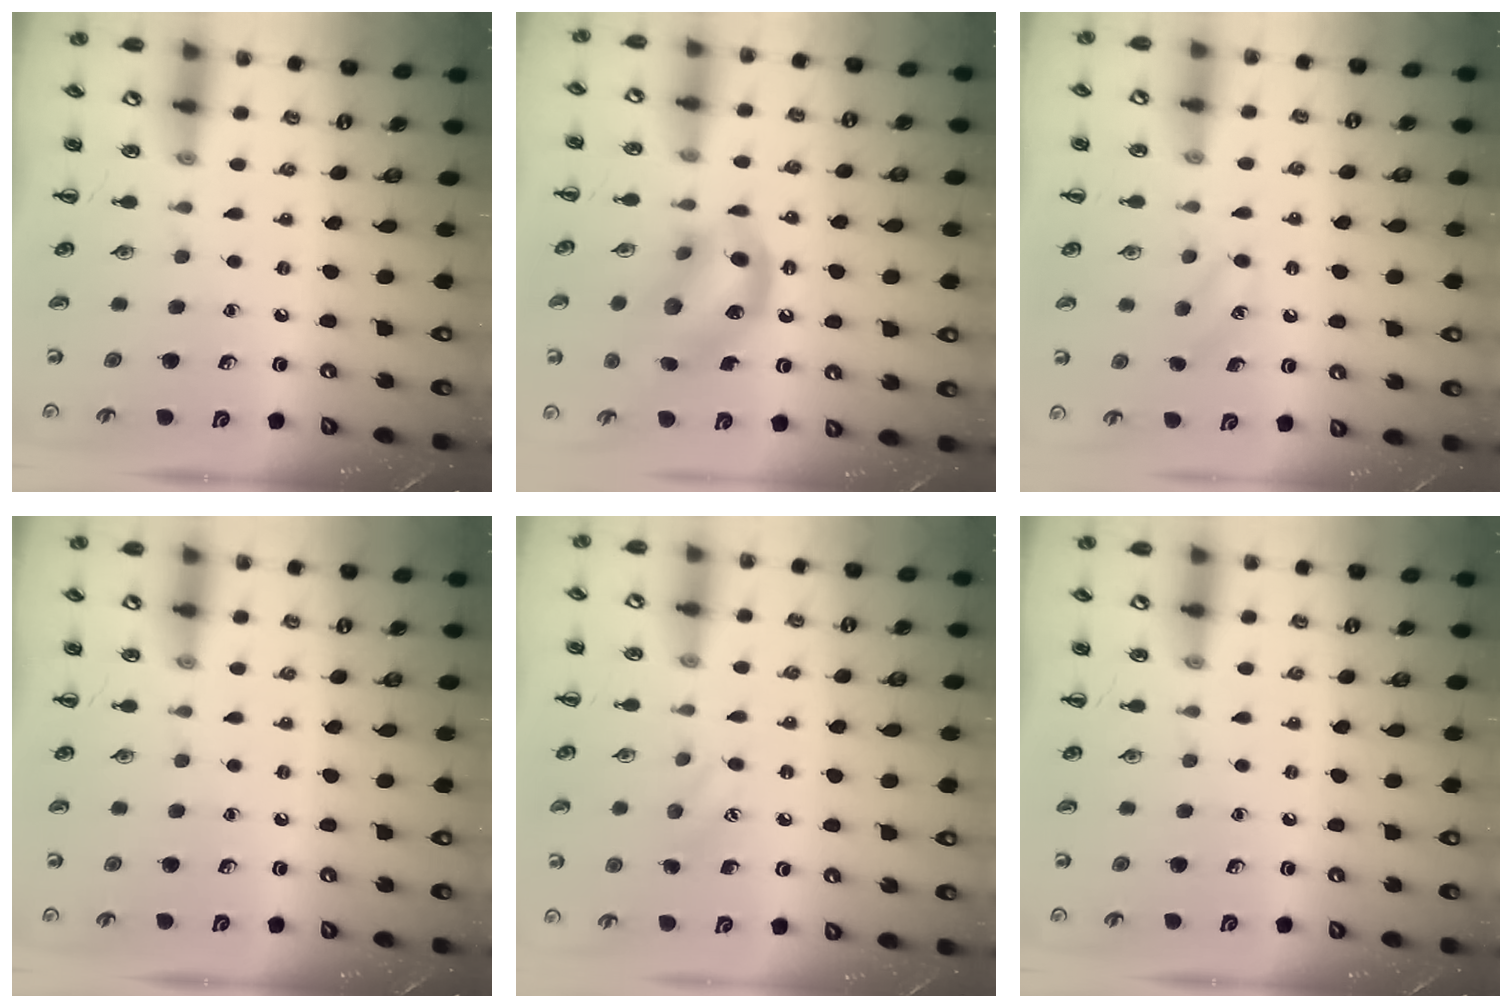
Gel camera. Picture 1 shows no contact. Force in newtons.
{"total": 13.9, "press": 13.7, "slide": 2.5}
{"total": 6.6, "press": 6.5, "slide": 1.5}
{"total": 0.0}
{"total": 7.3, "press": 7.1, "slide": 1.8}
{"total": 0.0}